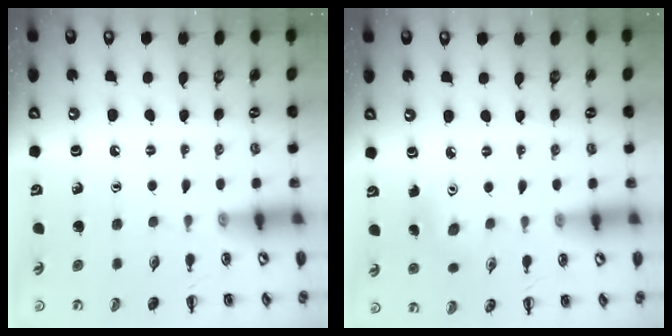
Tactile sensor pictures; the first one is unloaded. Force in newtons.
{"total": 3.9, "press": 3.7, "slide": 1.0}